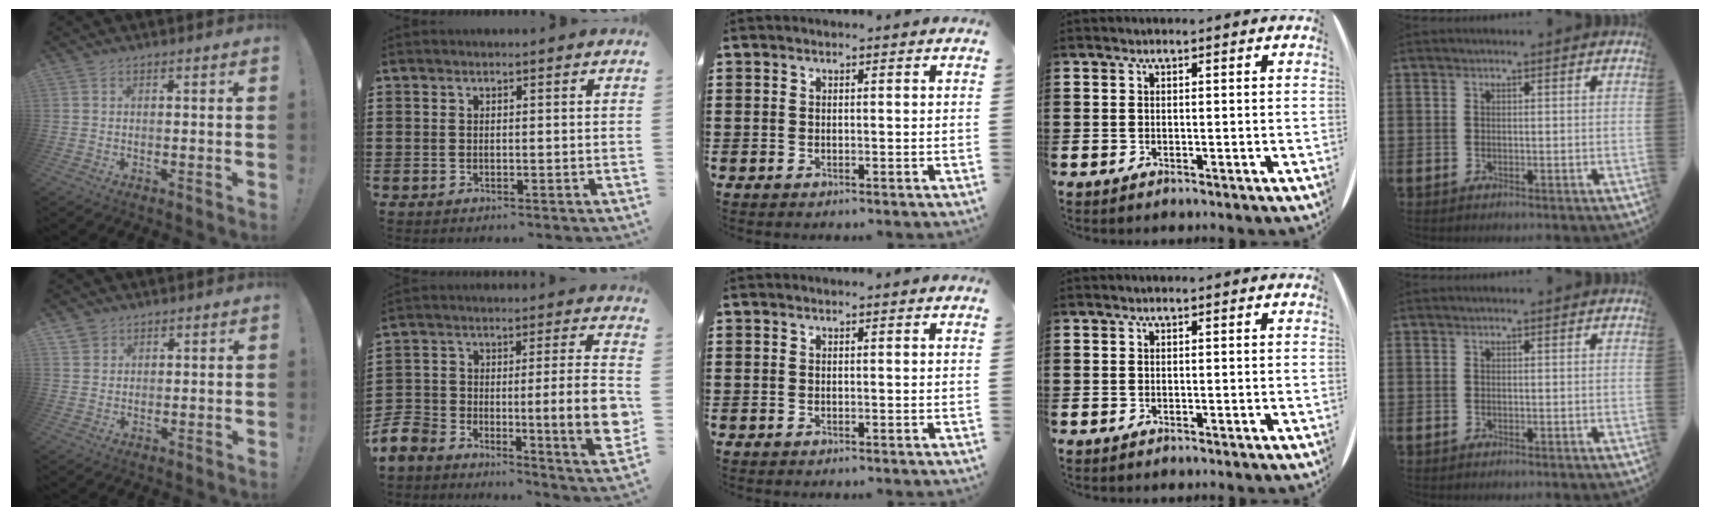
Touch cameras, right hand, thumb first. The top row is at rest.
{"thumb": {"total": 3.1, "force": [2.2, 2.1, 0.2], "torque": [-0.001, -0.014, 0.042]}, "index": {"total": 13.4, "force": [-7.1, 3.7, 10.8], "torque": [-0.187, 0.009, -0.127]}}